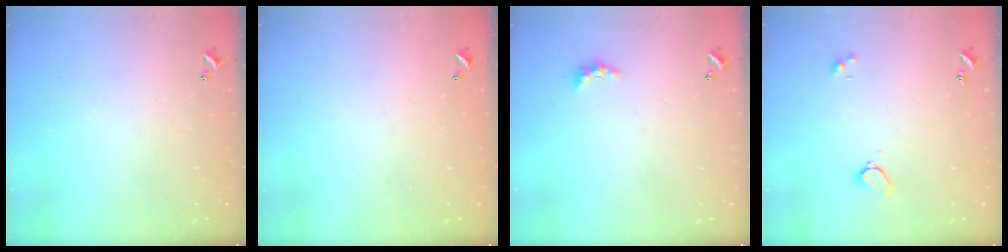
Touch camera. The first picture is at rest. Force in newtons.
{"total": 2.9, "press": 2.9, "slide": 0.1}
{"total": 2.3, "press": 2.2, "slide": 0.7}
{"total": 2.1, "press": 2.0, "slide": 0.5}